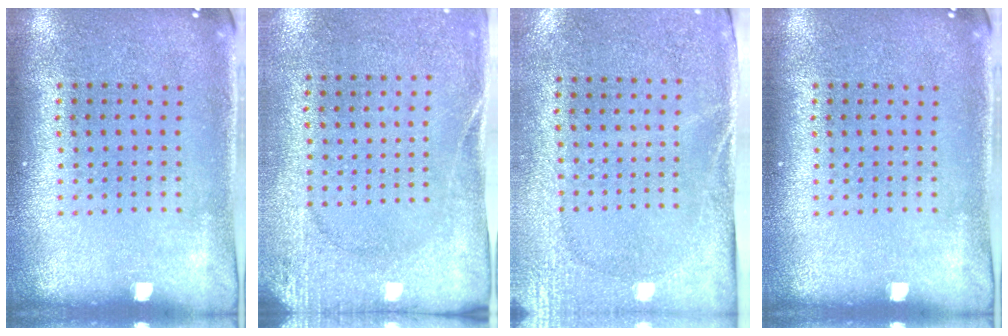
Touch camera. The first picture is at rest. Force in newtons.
{"total": 2.7, "press": 2.0, "slide": 1.7}
{"total": 2.7, "press": 2.2, "slide": 1.5}
{"total": 0.0}